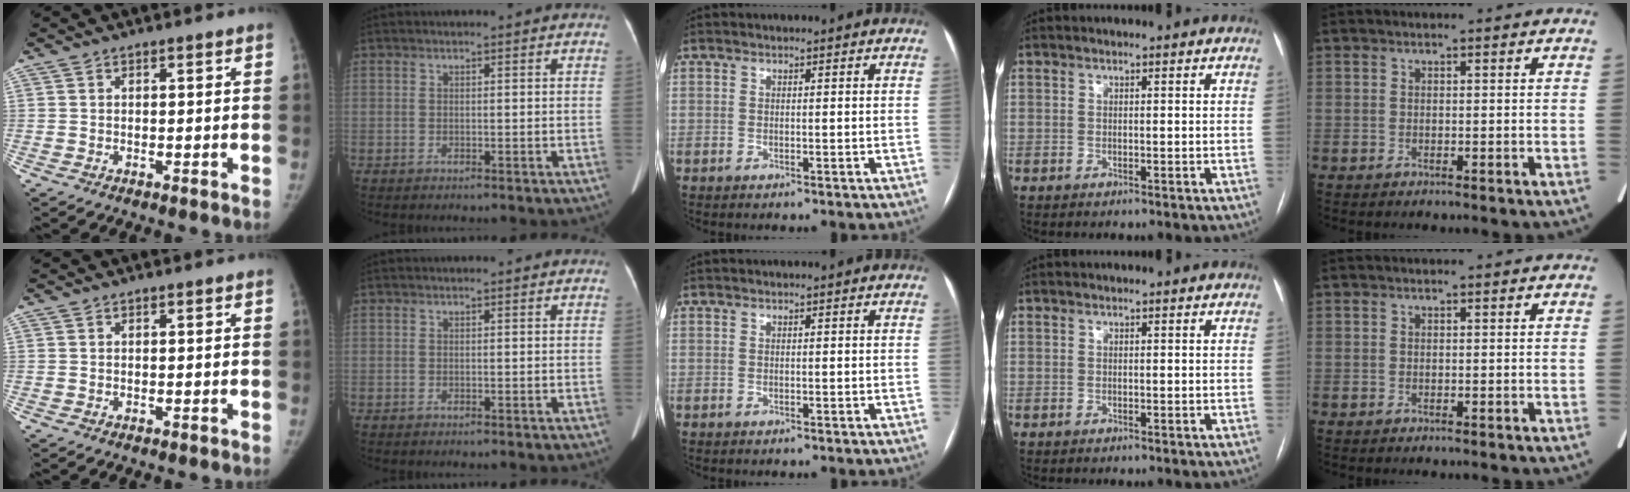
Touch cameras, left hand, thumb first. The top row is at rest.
{}